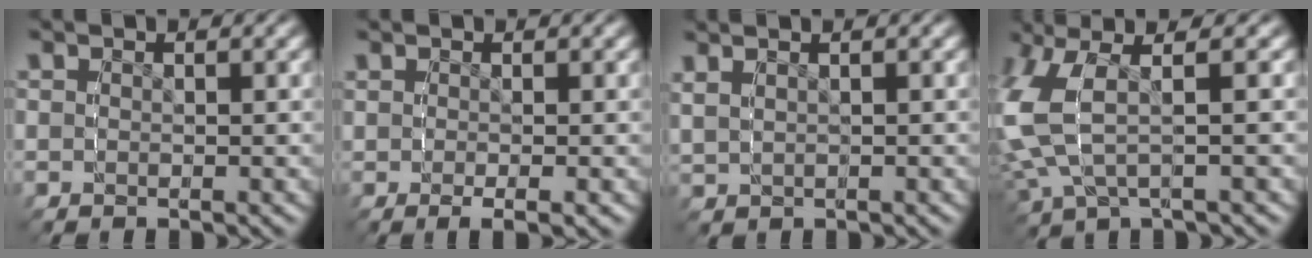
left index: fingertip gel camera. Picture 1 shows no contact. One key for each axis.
{"total": 1.4, "fx": -0.3, "fy": -0.3, "fz": 1.3, "tx": -0.024, "ty": -0.002, "tz": -0.004}
{"total": 1.6, "fx": 0.8, "fy": 1.0, "fz": 0.9, "tx": -0.027, "ty": 0.005, "tz": 0.015}
{"total": 8.4, "fx": 0.8, "fy": 5.8, "fz": 6.0, "tx": -0.173, "ty": 0.003, "tz": 0.009}